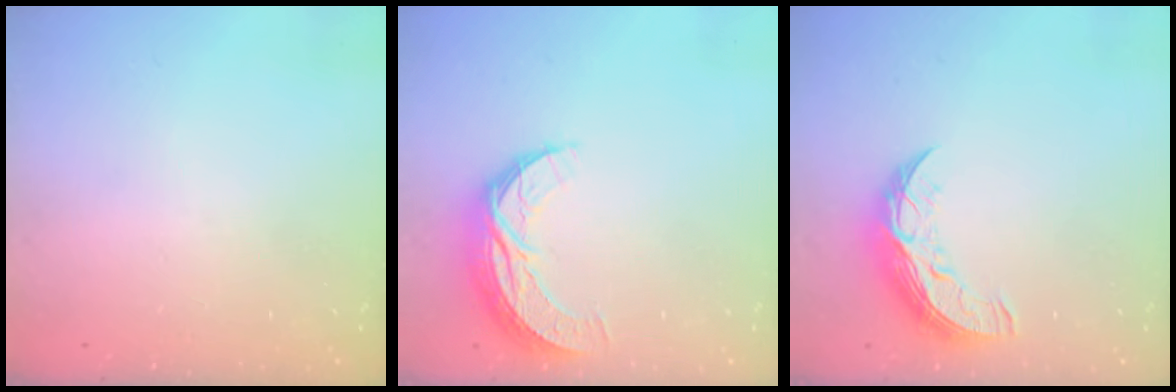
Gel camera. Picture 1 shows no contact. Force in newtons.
{"total": 8.9, "press": 8.9, "slide": 0.6}
{"total": 10.0, "press": 10.0, "slide": 0.6}